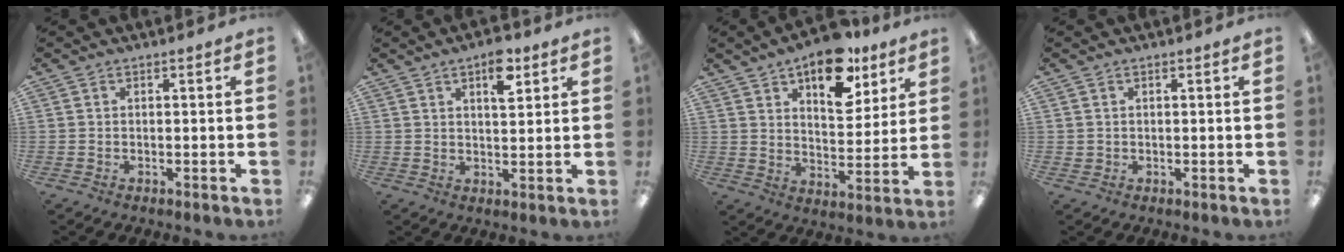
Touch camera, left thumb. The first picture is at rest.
{"total": 6.8, "force": [4.2, 2.8, 4.6], "torque": [-0.061, -0.015, 0.066]}
{"total": 15.4, "force": [10.1, 7.5, 9.0], "torque": [-0.111, -0.052, 0.169]}
{"total": 0.9, "force": [0.4, 0.8, 0.0], "torque": [-0.001, 0.004, 0.008]}